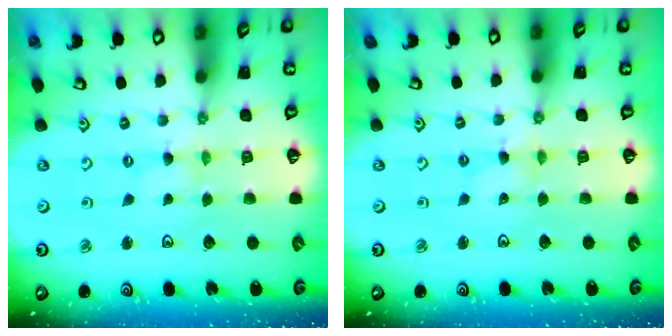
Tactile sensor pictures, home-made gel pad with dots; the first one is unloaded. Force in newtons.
{"total": 1.9, "press": 1.9, "slide": 0.2}